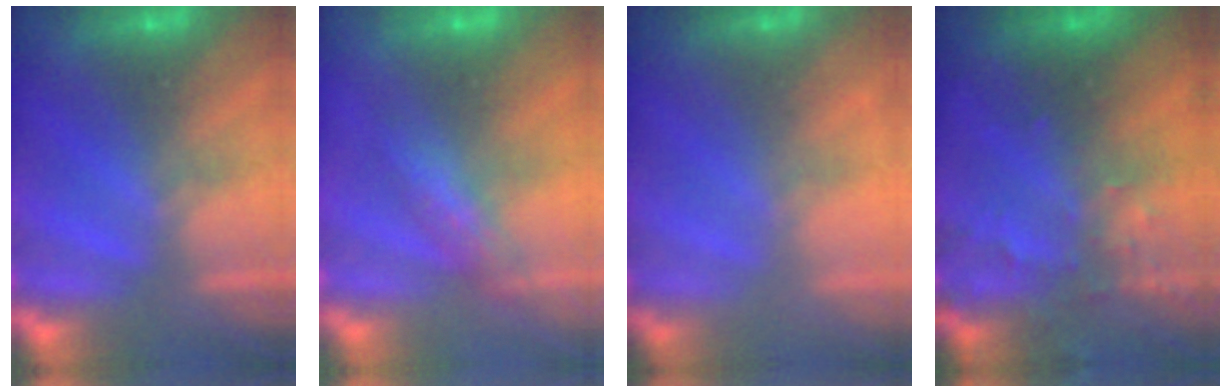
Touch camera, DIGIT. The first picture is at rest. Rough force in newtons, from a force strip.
{"total": 2.5}
{"total": 1.7}
{"total": 7.5}